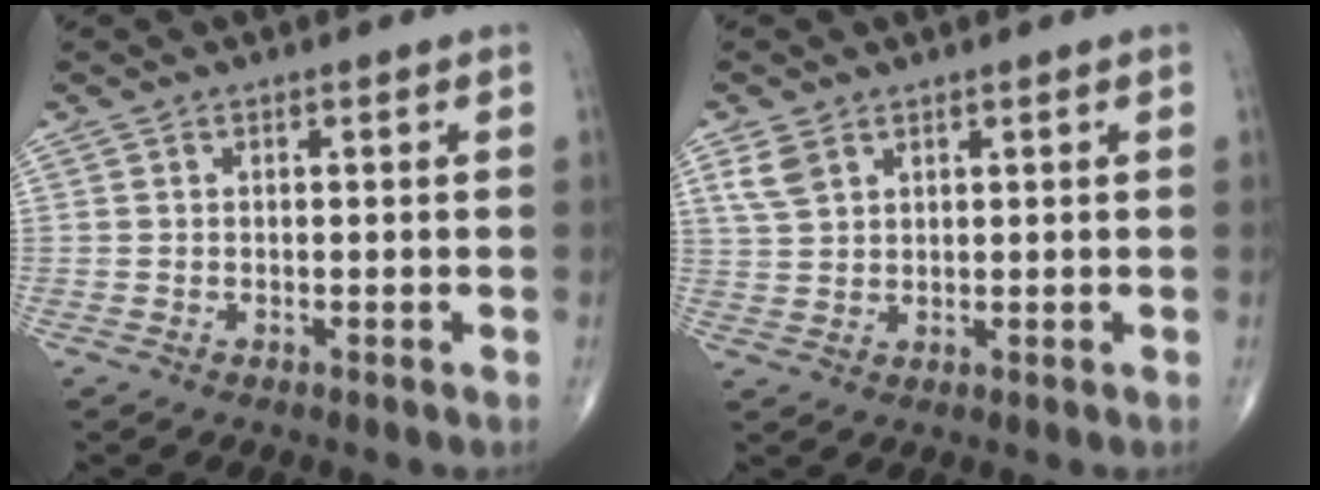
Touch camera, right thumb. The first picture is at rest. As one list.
[{"total": 3.9, "force": [2.3, 2.4, 2.1], "torque": [-0.040, -0.003, 0.054]}]